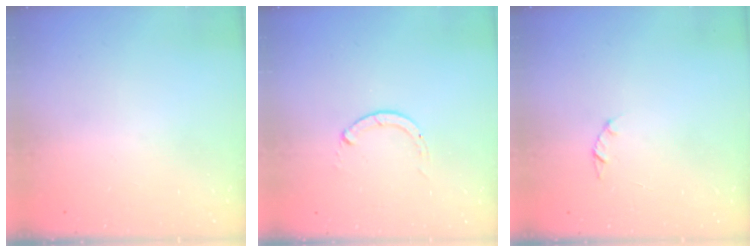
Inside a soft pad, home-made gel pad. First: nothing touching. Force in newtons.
{"total": 0.0}
{"total": 1.4, "press": 1.4, "slide": 0.3}